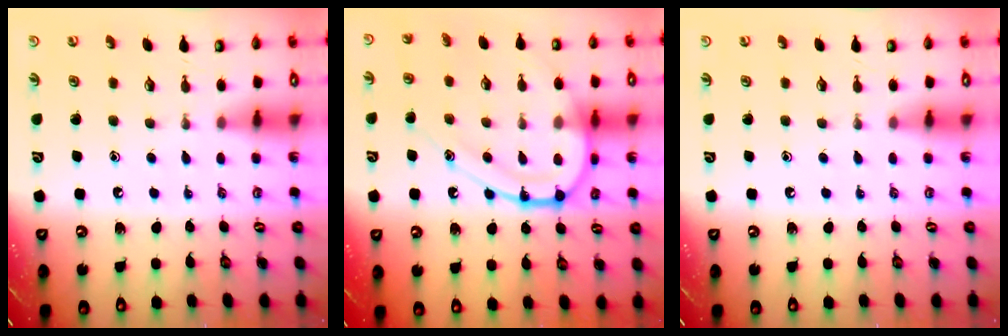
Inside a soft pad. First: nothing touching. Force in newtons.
{"total": 16.6, "press": 16.5, "slide": 1.4}
{"total": 0.0}